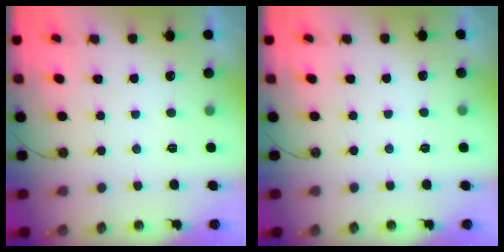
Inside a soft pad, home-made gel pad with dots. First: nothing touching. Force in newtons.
{"total": 2.7, "press": 2.6, "slide": 0.4}